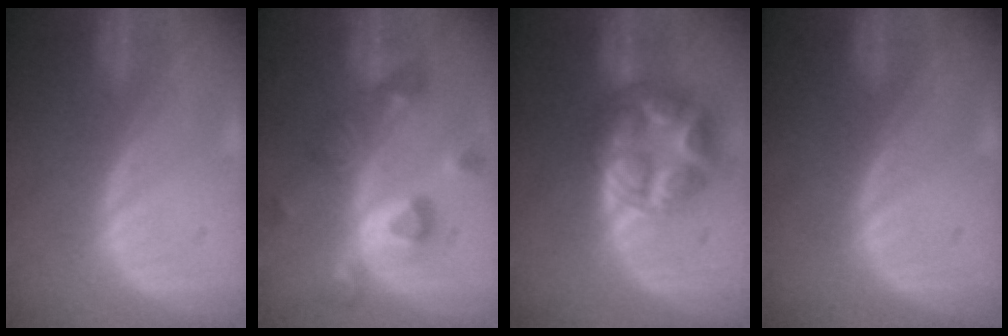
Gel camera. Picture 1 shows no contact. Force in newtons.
{"total": 9.1, "press": 8.1, "slide": 4.0}
{"total": 8.6, "press": 8.6, "slide": 0.5}
{"total": 0.0}